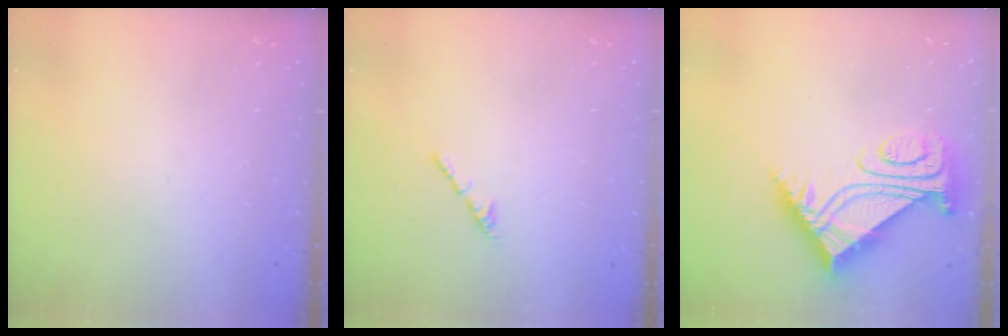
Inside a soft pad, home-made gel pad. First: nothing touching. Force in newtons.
{"total": 0.8, "press": 0.7, "slide": 0.5}
{"total": 9.5, "press": 9.4, "slide": 1.1}